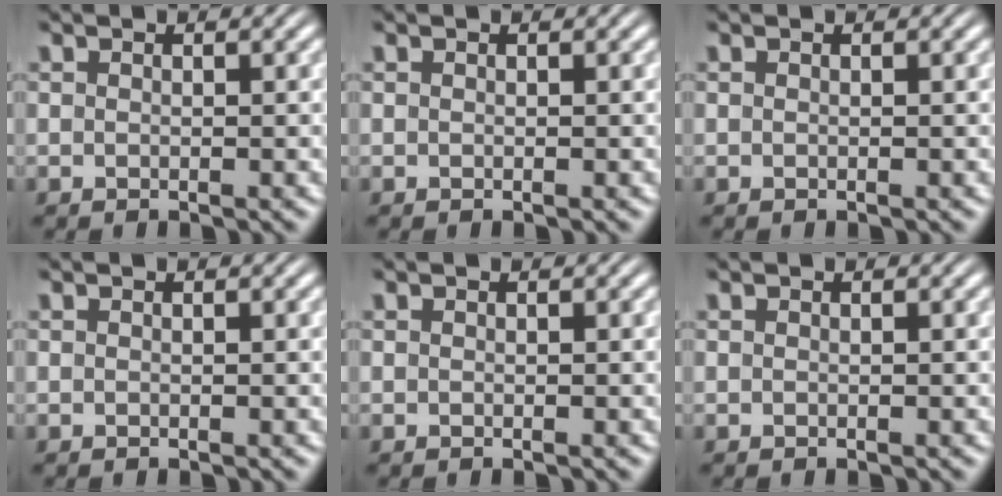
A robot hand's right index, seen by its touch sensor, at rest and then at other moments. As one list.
[{"total": 0.0}, {"total": 0.0}, {"total": 0.0}, {"total": 0.0}, {"total": 0.0}]